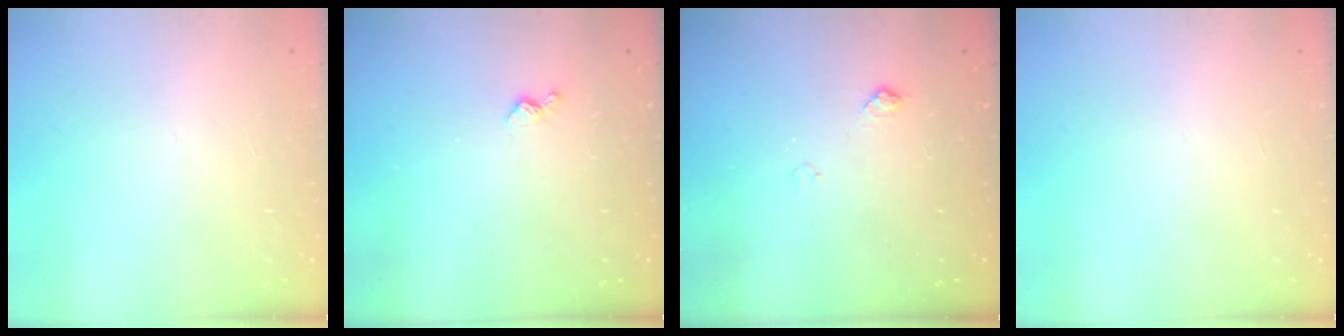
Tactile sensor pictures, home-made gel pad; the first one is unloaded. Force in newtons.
{"total": 3.8, "press": 3.7, "slide": 0.7}
{"total": 5.0, "press": 5.0, "slide": 0.7}
{"total": 0.0}